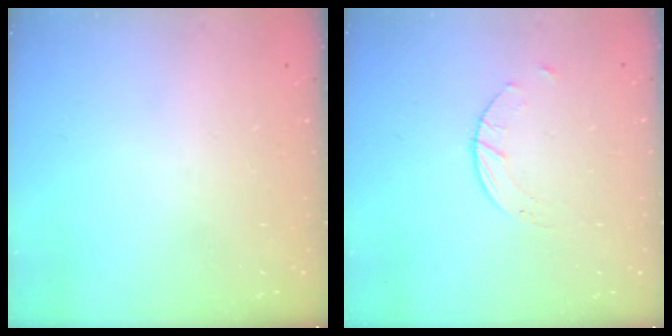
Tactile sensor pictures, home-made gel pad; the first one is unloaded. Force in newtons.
{"total": 2.0, "press": 2.0, "slide": 0.3}